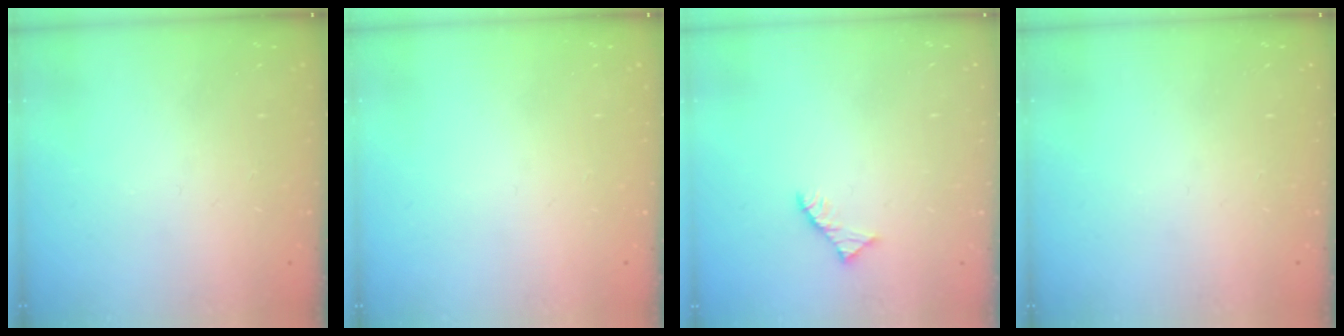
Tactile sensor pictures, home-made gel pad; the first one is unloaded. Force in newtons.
{"total": 0.0}
{"total": 3.0, "press": 3.0, "slide": 0.5}
{"total": 0.0}